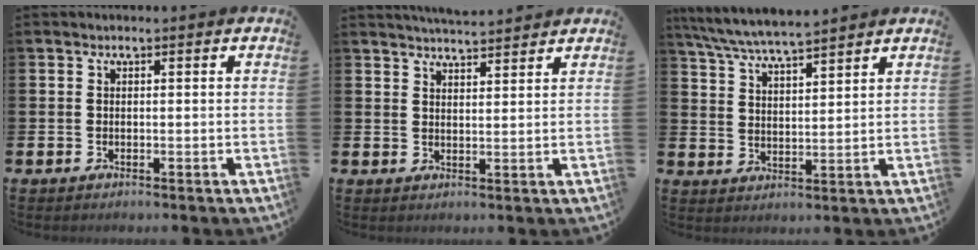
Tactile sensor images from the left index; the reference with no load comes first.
{"total": 4.1, "force": [4.1, 0.1, 0.4], "torque": [-0.010, -0.021, 0.073]}
{"total": 6.4, "force": [6.1, 0.3, 1.8], "torque": [-0.055, -0.030, 0.108]}